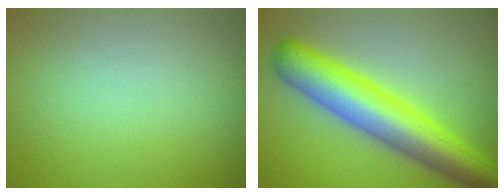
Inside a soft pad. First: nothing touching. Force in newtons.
{"total": 9.0, "press": 9.0, "slide": 0.2}